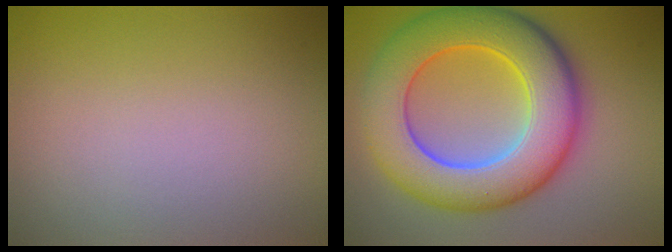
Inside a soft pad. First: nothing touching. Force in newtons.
{"total": 11.4, "press": 11.4, "slide": 0.1}